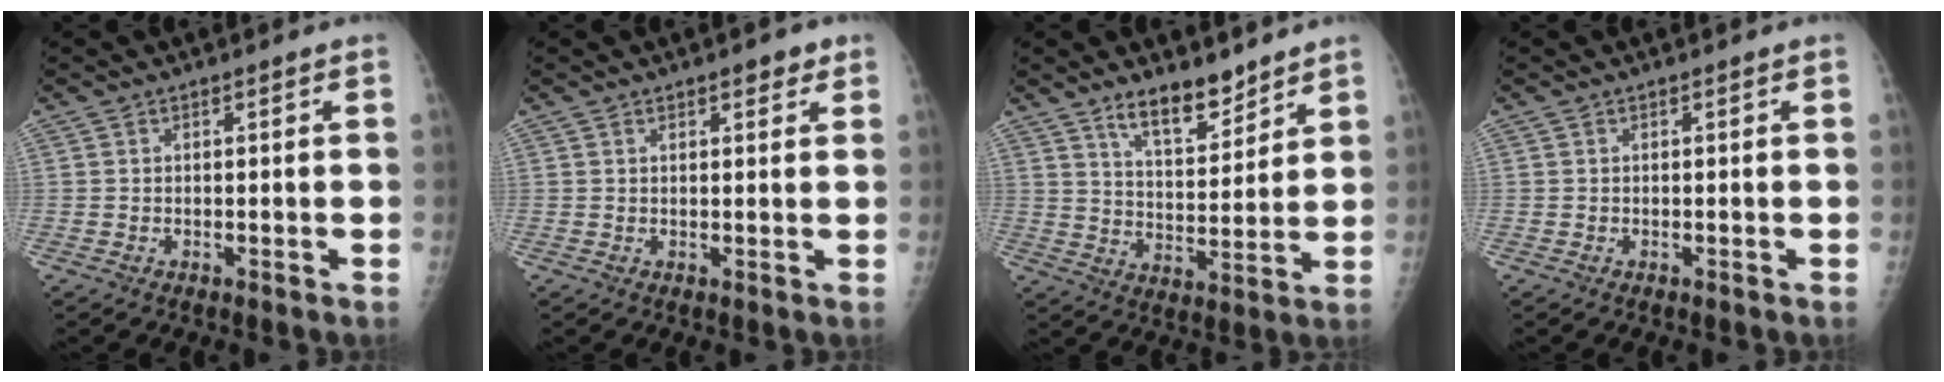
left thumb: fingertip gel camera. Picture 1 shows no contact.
{"total": 4.3, "force": [2.6, 1.5, 3.1], "torque": [-0.026, -0.009, 0.031]}
{"total": 9.4, "force": [7.2, 3.5, 4.8], "torque": [-0.054, -0.058, 0.130]}
{"total": 0.0}